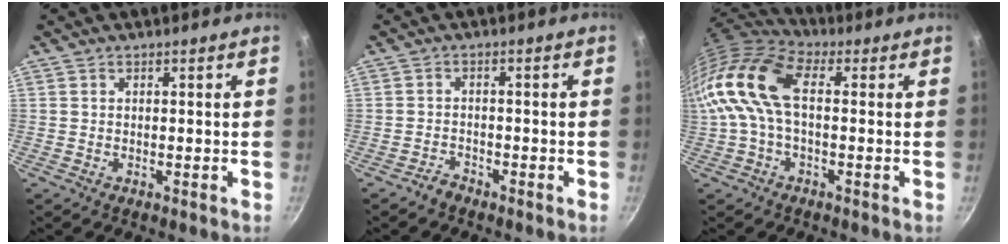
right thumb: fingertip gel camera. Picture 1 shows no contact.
{"total": 2.0, "force": [-1.8, 0.9, 0.3], "torque": [0.003, 0.025, -0.031]}
{"total": 15.5, "force": [1.5, 8.6, 12.8], "torque": [-0.259, 0.027, 0.012]}